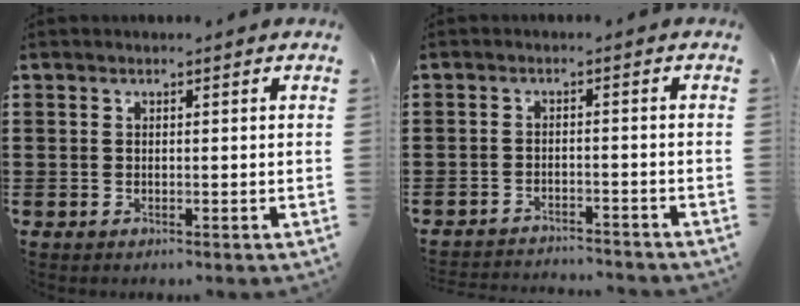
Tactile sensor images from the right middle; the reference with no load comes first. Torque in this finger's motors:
{"motor_torque": [0.20, 0.04, 0.04, 0.04]}